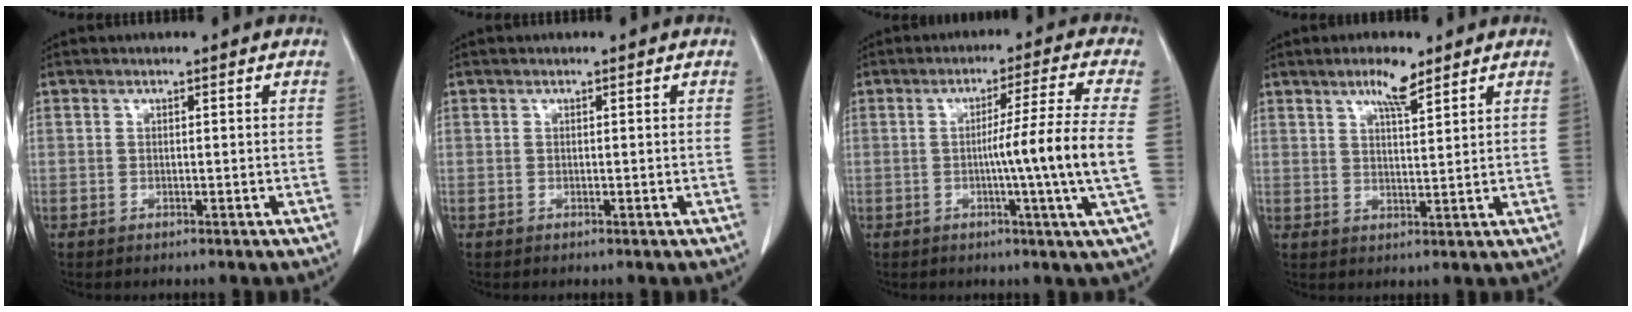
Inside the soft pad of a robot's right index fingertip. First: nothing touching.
{"total": 0.0}
{"total": 10.6, "force": [-1.2, -2.8, 10.1], "torque": [-0.157, -0.011, -0.019]}
{"total": 4.7, "force": [3.3, 0.8, 3.2], "torque": [-0.058, 0.001, 0.056]}